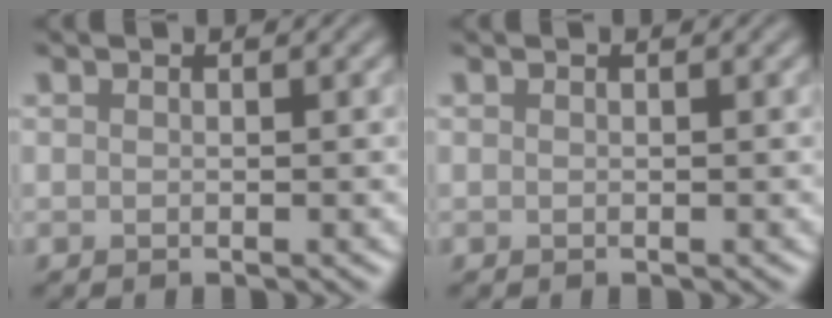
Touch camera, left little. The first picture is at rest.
{"total": 0.0}